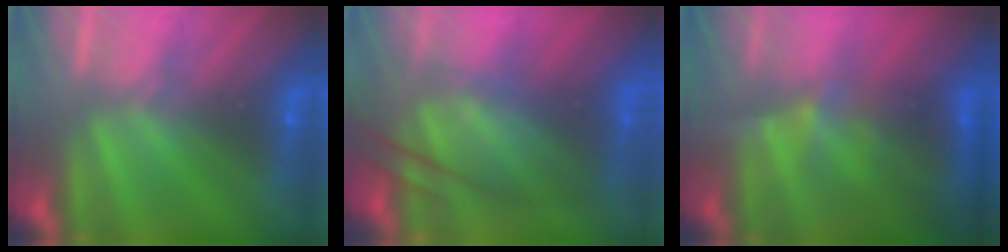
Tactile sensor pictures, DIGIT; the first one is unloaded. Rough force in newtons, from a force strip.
{"total": 7.3}
{"total": 3.7}